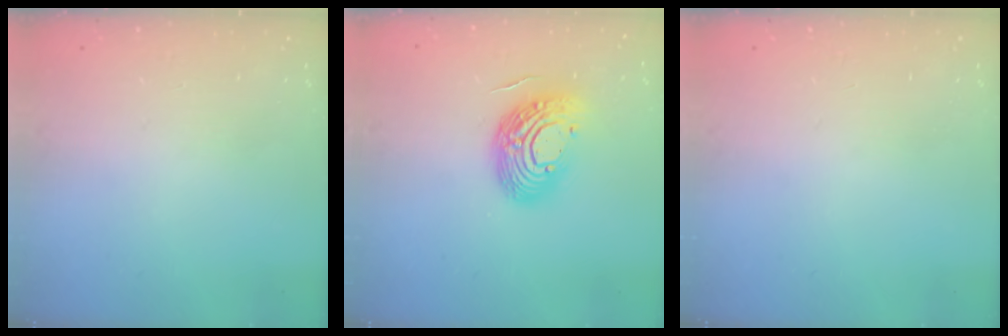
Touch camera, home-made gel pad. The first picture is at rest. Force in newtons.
{"total": 14.4, "press": 14.3, "slide": 1.4}
{"total": 0.0}